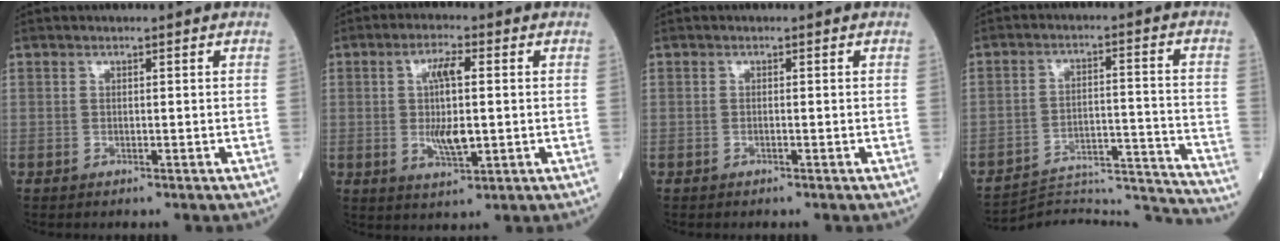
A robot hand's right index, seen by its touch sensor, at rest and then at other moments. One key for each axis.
{"total": 7.0, "fx": 0.2, "fy": 1.5, "fz": 6.9, "tx": -0.131, "ty": 0.001, "tz": 0.006}
{"total": 0.0}
{"total": 19.6, "fx": -19.5, "fy": -1.2, "fz": 1.1, "tx": -0.011, "ty": 0.016, "tz": -0.274}